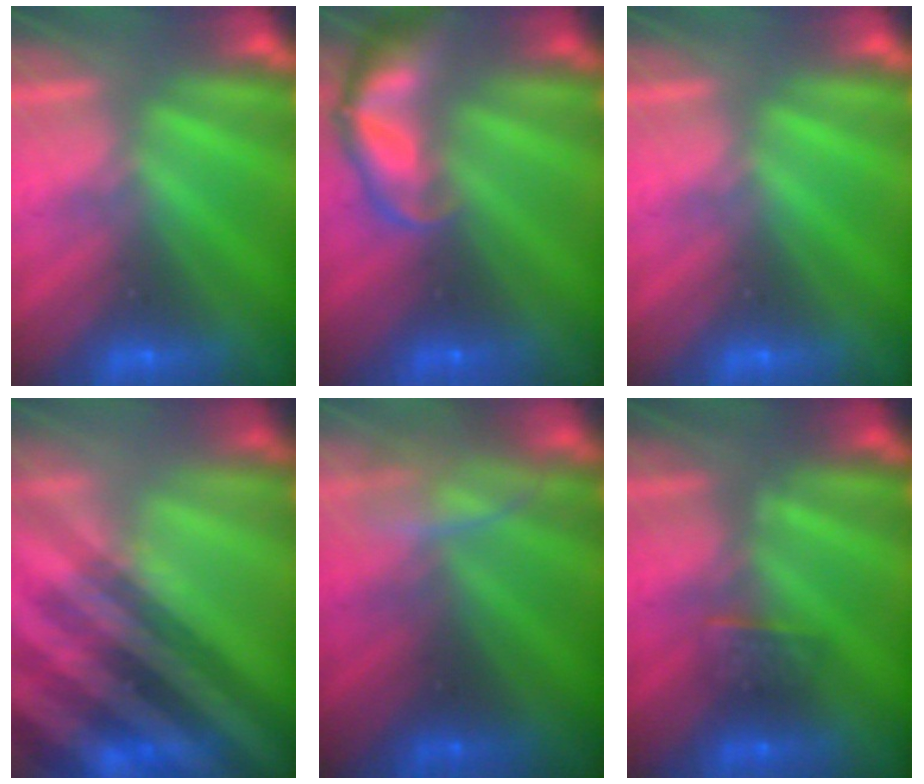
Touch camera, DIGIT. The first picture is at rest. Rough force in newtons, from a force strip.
{"total": 5.6}
{"total": 0.0}
{"total": 3.3}
{"total": 2.8}
{"total": 2.5}